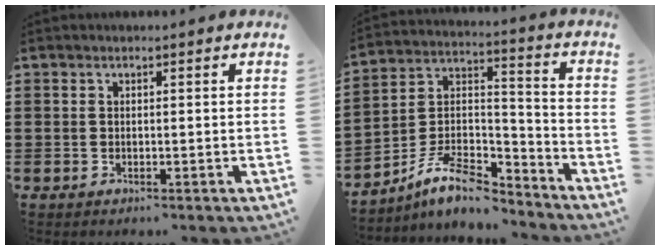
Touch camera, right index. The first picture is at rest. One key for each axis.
{"total": 10.0, "fx": -7.8, "fy": 3.1, "fz": 5.3, "tx": -0.119, "ty": 0.011, "tz": -0.156}